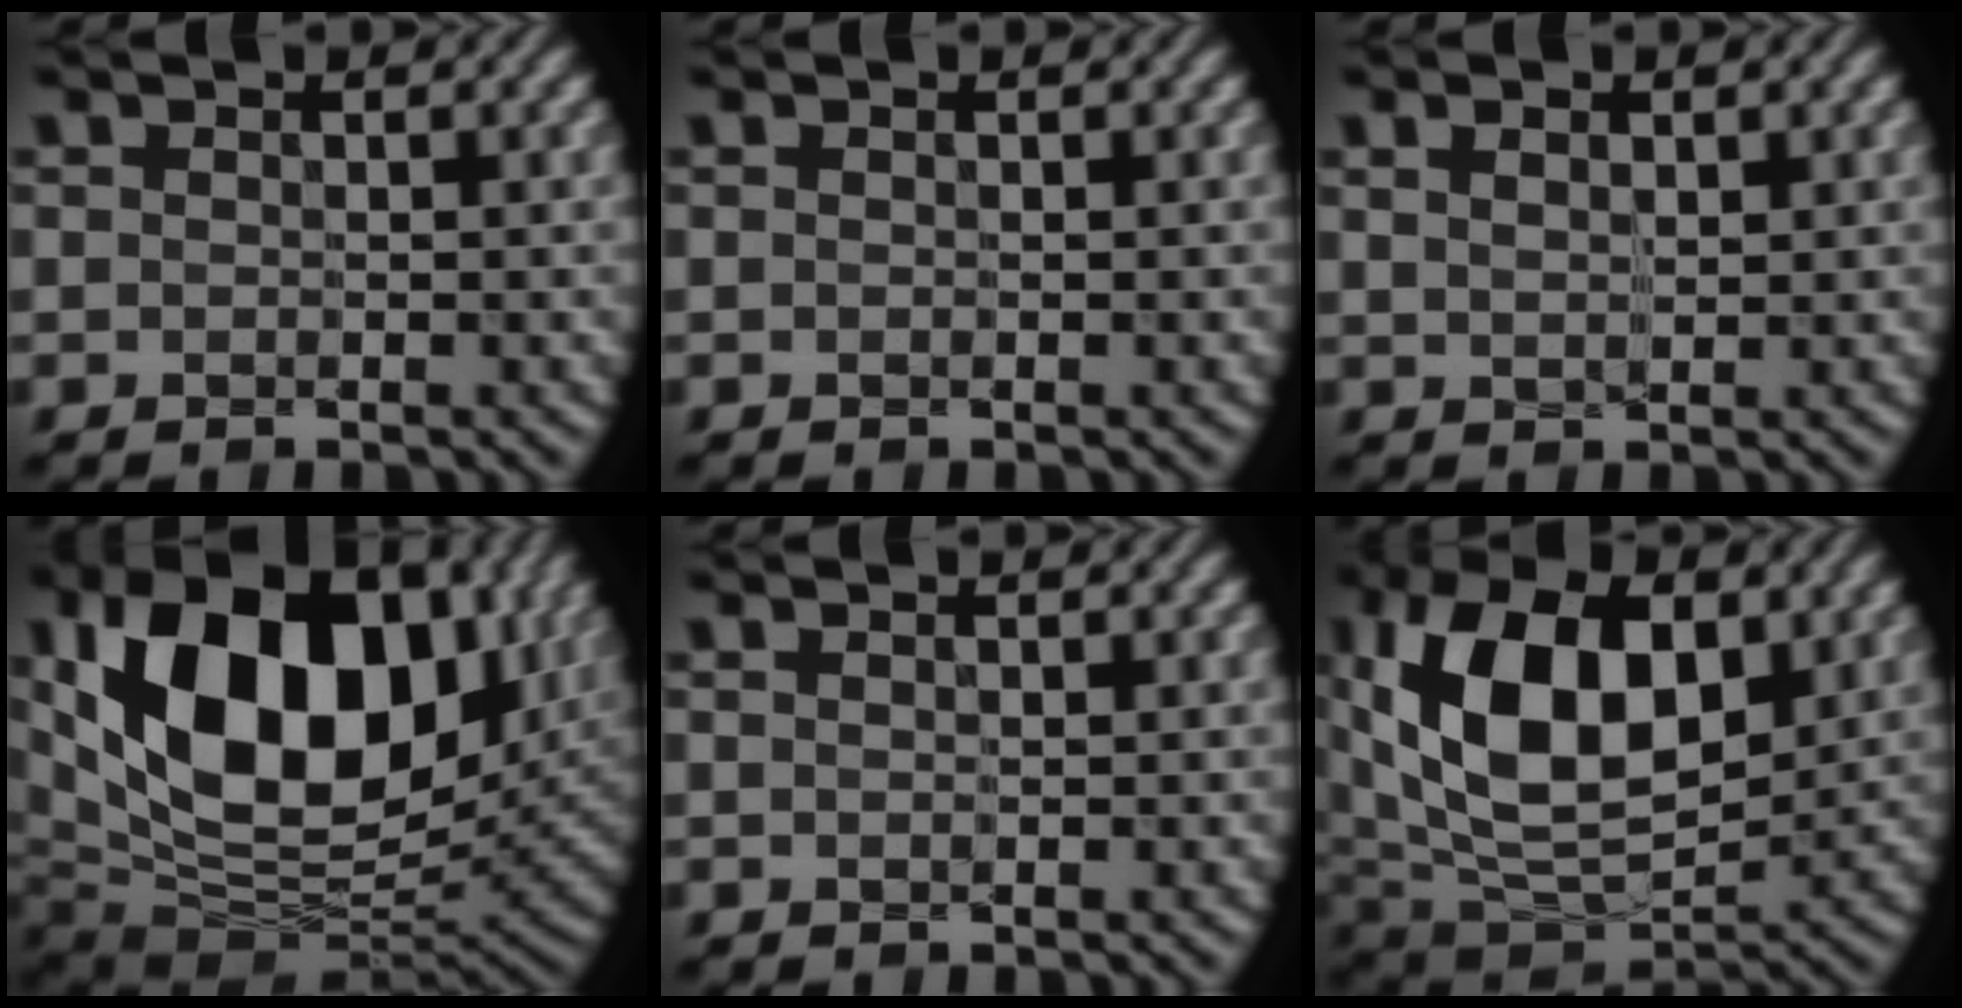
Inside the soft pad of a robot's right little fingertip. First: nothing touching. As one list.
[{"total": 0.0}, {"total": 1.5, "force": [0.6, 0.9, 1.1], "torque": [-0.024, 0.001, 0.014]}, {"total": 16.9, "force": [3.6, 10.7, 12.6], "torque": [-0.216, 0.006, 0.059]}, {"total": 0.0}, {"total": 12.7, "force": [2.2, 7.9, 9.6], "torque": [-0.180, 0.001, 0.038]}]